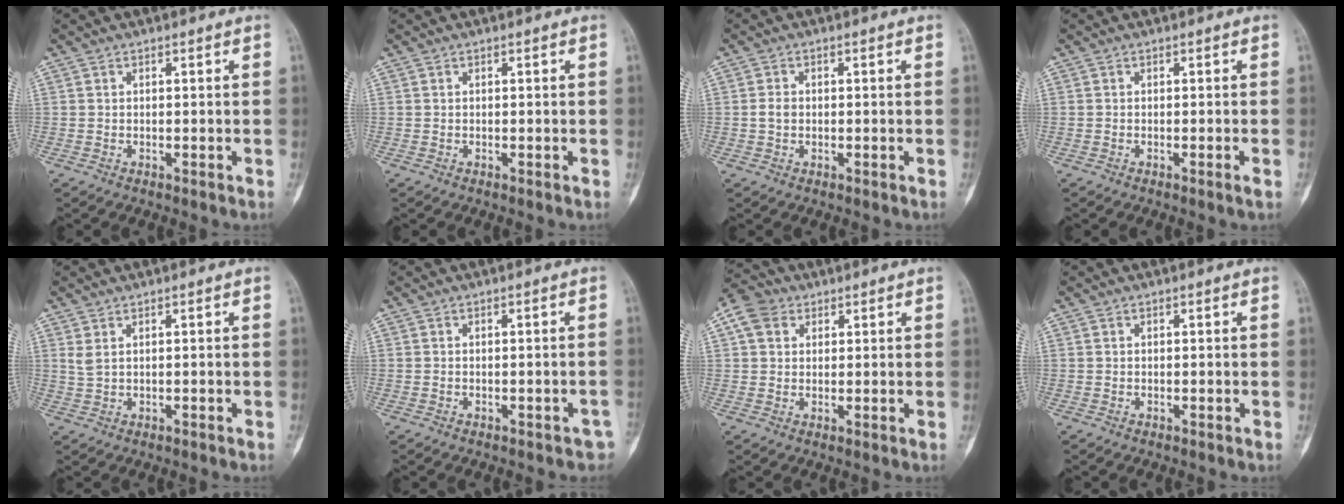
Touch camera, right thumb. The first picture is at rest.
{"total": 0.0}
{"total": 1.9, "force": [-0.1, 1.5, 1.2], "torque": [-0.023, 0.005, -0.004]}
{"total": 1.0, "force": [-0.4, -0.1, 0.9], "torque": [-0.017, -0.002, -0.005]}
{"total": 1.8, "force": [0.6, 0.7, 1.5], "torque": [-0.036, 0.005, 0.021]}
{"total": 2.5, "force": [-1.8, 1.3, 1.0], "torque": [-0.003, 0.018, -0.018]}
{"total": 6.2, "force": [2.6, 4.8, 2.9], "torque": [-0.045, 0.010, 0.045]}
{"total": 0.0}